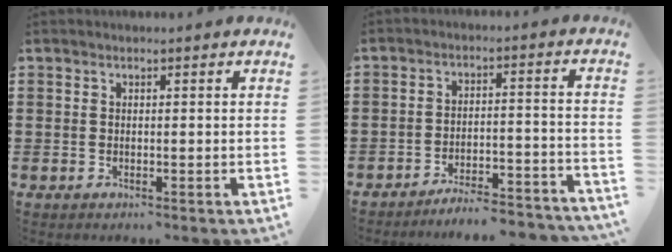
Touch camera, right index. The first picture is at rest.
{"total": 5.4, "force": [-5.3, -0.2, 1.2], "torque": [-0.021, -0.001, -0.105]}